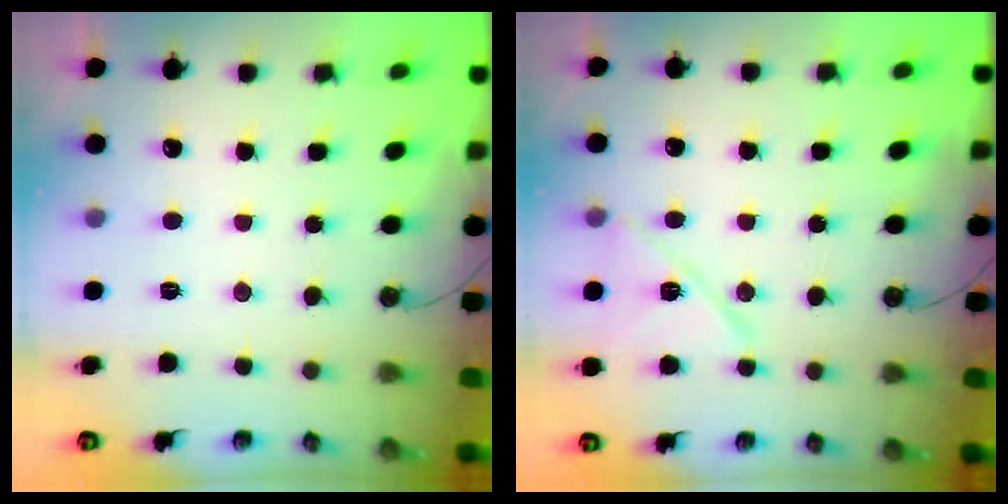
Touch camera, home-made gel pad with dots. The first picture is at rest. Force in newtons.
{"total": 11.7, "press": 11.7, "slide": 1.1}